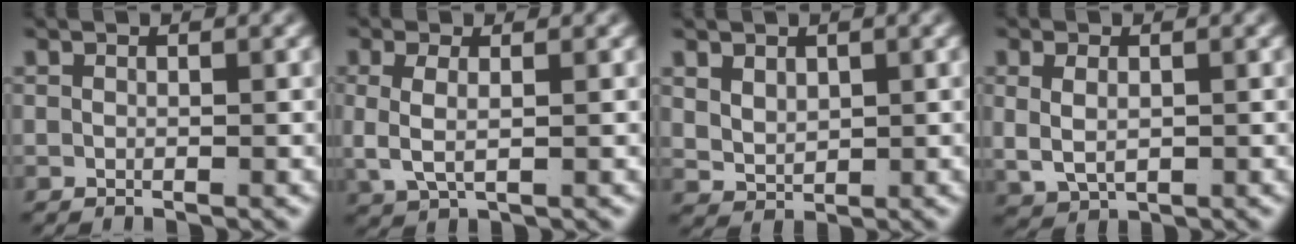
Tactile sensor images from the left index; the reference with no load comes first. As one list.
[{"total": 3.2, "force": [0.4, 1.6, 2.7], "torque": [-0.066, -0.008, 0.018]}, {"total": 2.4, "force": [1.0, 1.7, 1.3], "torque": [-0.035, -0.017, 0.036]}, {"total": 3.5, "force": [0.4, 2.6, 2.3], "torque": [-0.057, -0.013, 0.021]}]